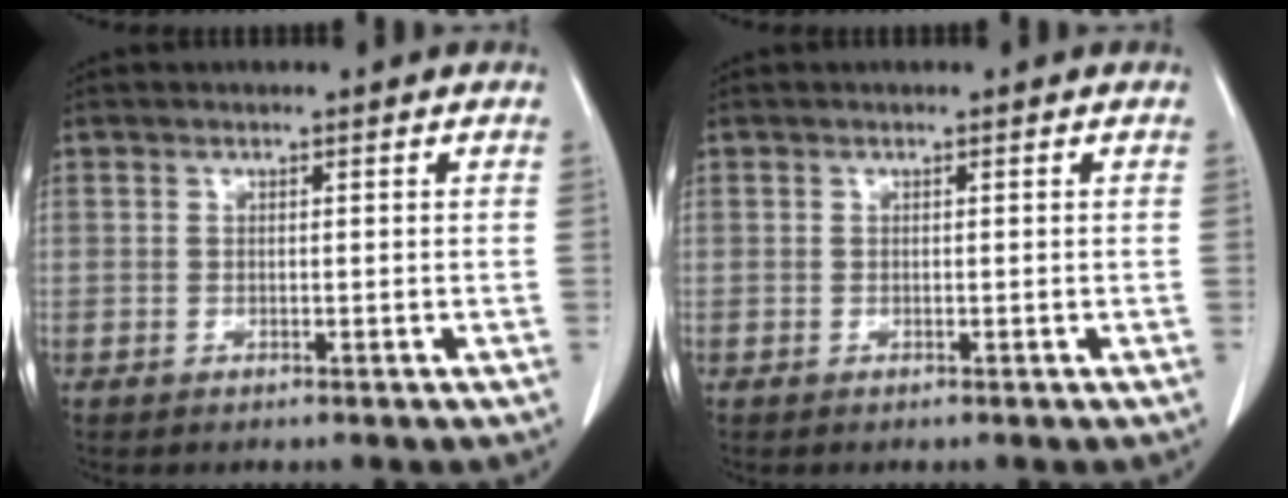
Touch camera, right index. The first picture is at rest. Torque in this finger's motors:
{"motor_torque": [0.00, 0.00, 0.00, 0.00]}